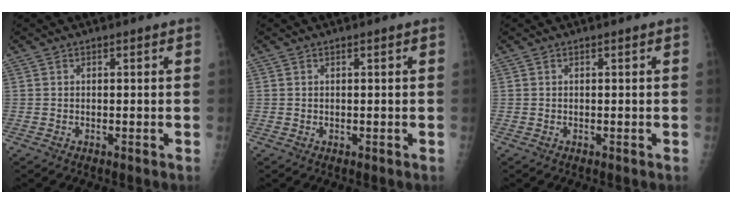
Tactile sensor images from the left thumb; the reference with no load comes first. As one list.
[{"total": 0.0}, {"total": 0.0}]